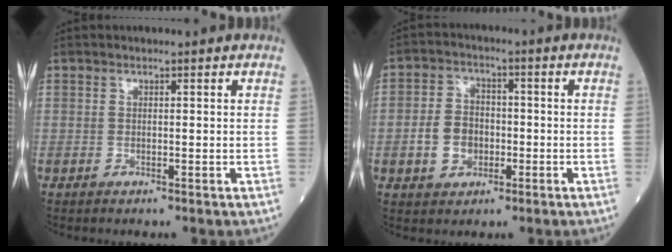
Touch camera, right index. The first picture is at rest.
{"total": 6.0, "force": [-1.5, 4.6, 3.6], "torque": [-0.085, 0.010, -0.025]}